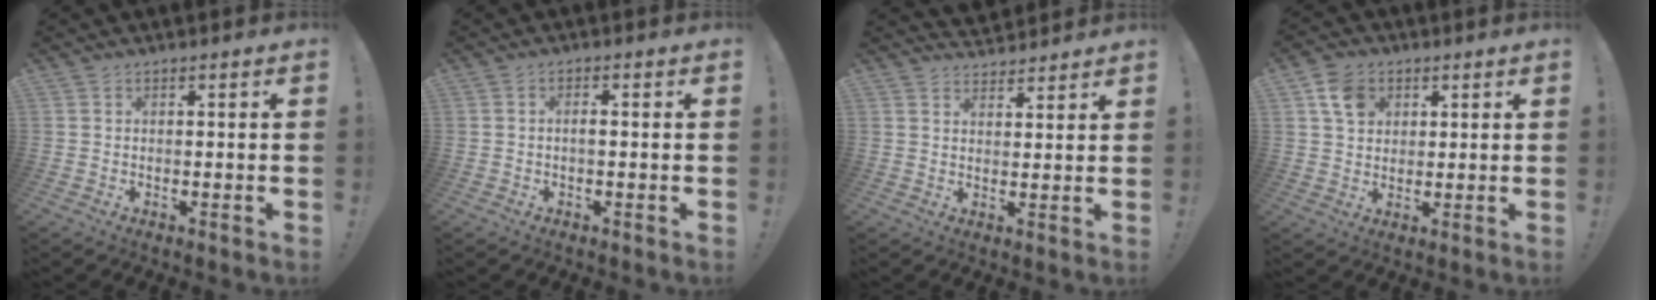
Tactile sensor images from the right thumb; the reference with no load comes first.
{"total": 1.7, "force": [-0.5, 0.4, 1.5], "torque": [-0.029, 0.004, -0.009]}
{"total": 4.0, "force": [3.7, 1.7, 0.1], "torque": [0.011, -0.030, 0.067]}
{"total": 8.1, "force": [3.8, 6.3, 3.5], "torque": [-0.048, -0.011, 0.073]}